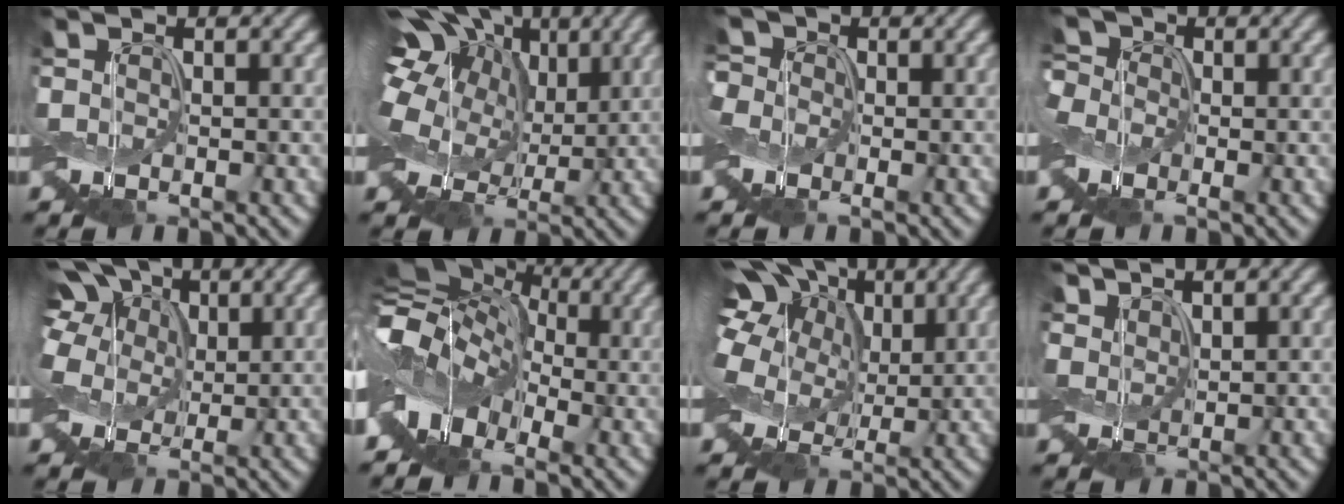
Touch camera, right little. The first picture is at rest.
{"total": 17.5, "force": [4.2, 12.5, 11.6], "torque": [-0.260, 0.040, 0.061]}
{"total": 4.1, "force": [1.2, 3.5, 1.8], "torque": [-0.056, 0.026, -0.006]}
{"total": 3.2, "force": [0.2, 2.8, 1.4], "torque": [-0.045, 0.025, -0.019]}
{"total": 7.3, "force": [2.7, 5.1, 4.5], "torque": [-0.113, 0.032, 0.031]}
{"total": 9.7, "force": [-2.0, 7.1, 6.2], "torque": [-0.108, 0.011, -0.049]}
{"total": 15.5, "force": [4.5, 11.2, 9.7], "torque": [-0.231, 0.040, 0.072]}
{"total": 1.7, "force": [1.5, 0.7, 0.6], "torque": [-0.023, 0.006, 0.023]}